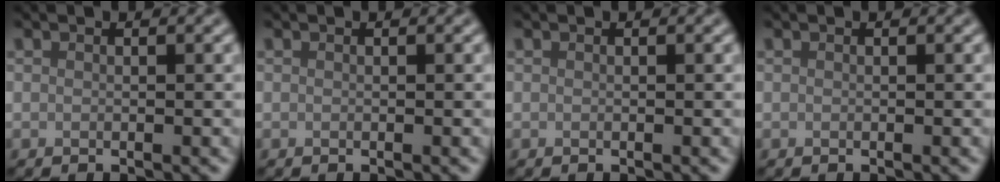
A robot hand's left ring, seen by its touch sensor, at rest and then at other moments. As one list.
[{"total": 0.0}, {"total": 0.0}, {"total": 0.0}]